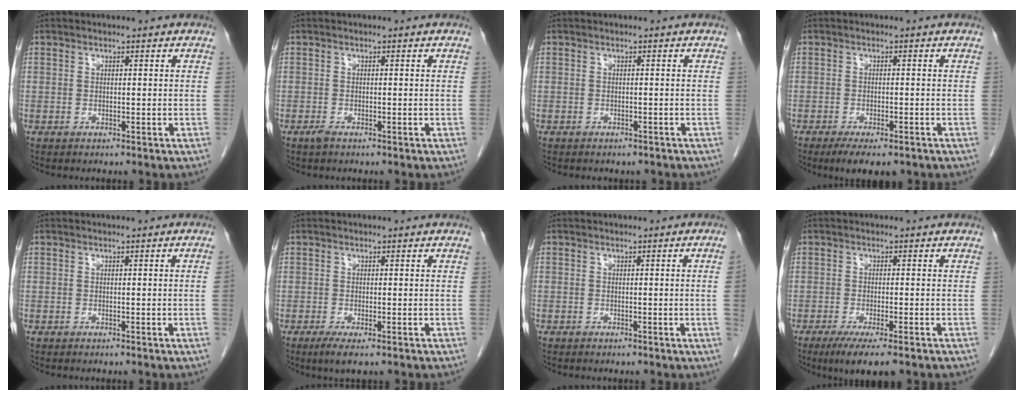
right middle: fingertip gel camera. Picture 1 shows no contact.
{"total": 0.9, "force": [-0.6, 0.2, 0.6], "torque": [-0.016, -0.002, -0.011]}
{"total": 2.8, "force": [-2.5, 1.2, 0.8], "torque": [-0.013, -0.002, -0.028]}
{"total": 6.1, "force": [-4.4, 1.9, 3.8], "torque": [-0.049, -0.009, -0.065]}
{"total": 0.8, "force": [-0.1, -0.4, 0.7], "torque": [0.001, 0.001, 0.000]}
{"total": 2.5, "force": [-1.4, 0.4, 2.1], "torque": [-0.039, -0.007, -0.023]}
{"total": 1.7, "force": [-0.2, -0.7, 1.5], "torque": [-0.014, -0.001, -0.004]}
{"total": 6.0, "force": [-3.9, 0.7, 4.4], "torque": [-0.067, -0.016, -0.060]}